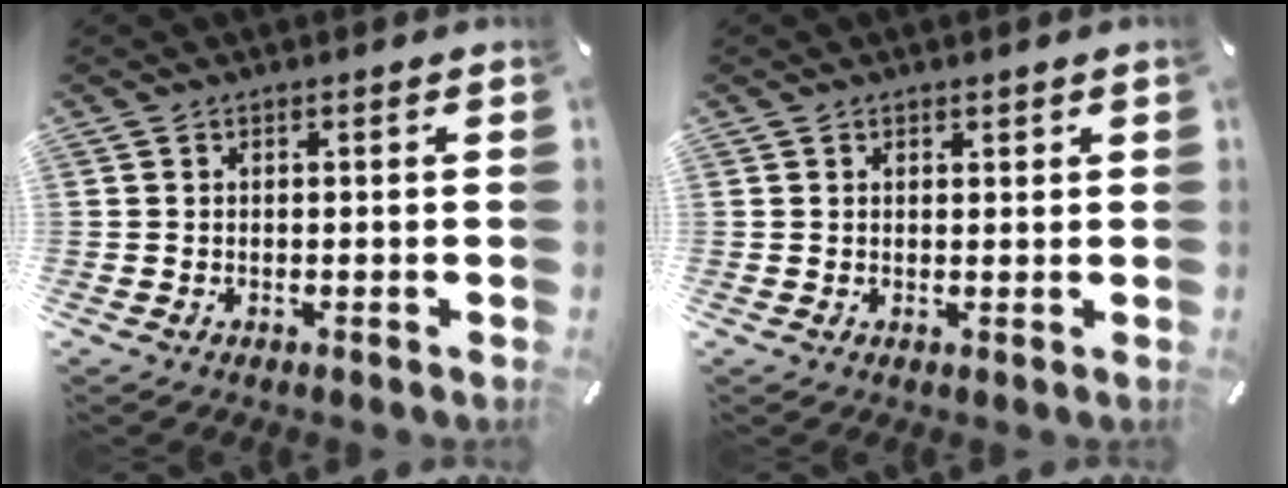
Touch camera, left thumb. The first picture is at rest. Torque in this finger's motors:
{"motor_torque": [-0.13, -0.37, 0.03, 0.20, -0.03]}